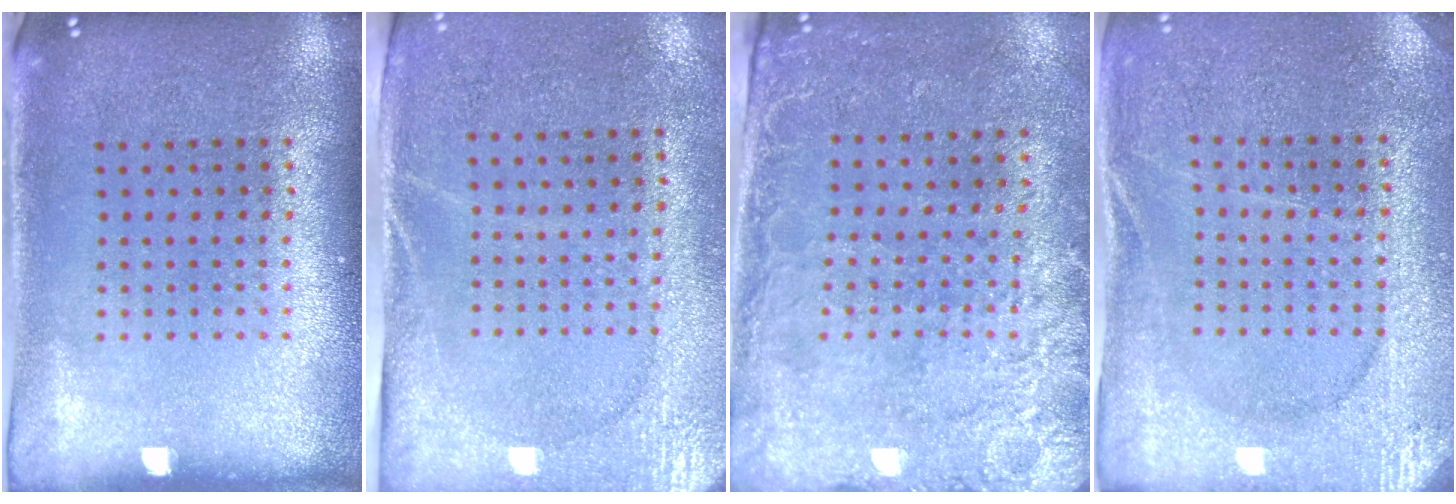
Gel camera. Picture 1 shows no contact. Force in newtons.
{"total": 2.7, "press": 2.3, "slide": 1.5}
{"total": 2.6, "press": 2.3, "slide": 1.3}
{"total": 2.9, "press": 2.9, "slide": 0.3}